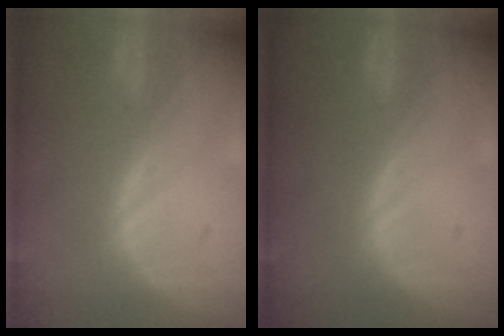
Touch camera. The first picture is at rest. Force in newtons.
{"total": 0.0}